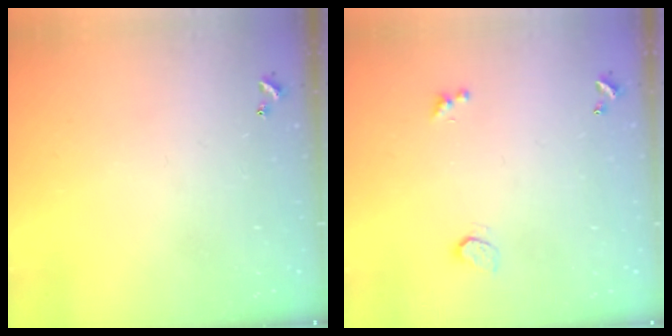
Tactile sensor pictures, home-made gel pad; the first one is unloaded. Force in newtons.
{"total": 0.9, "press": 0.8, "slide": 0.4}